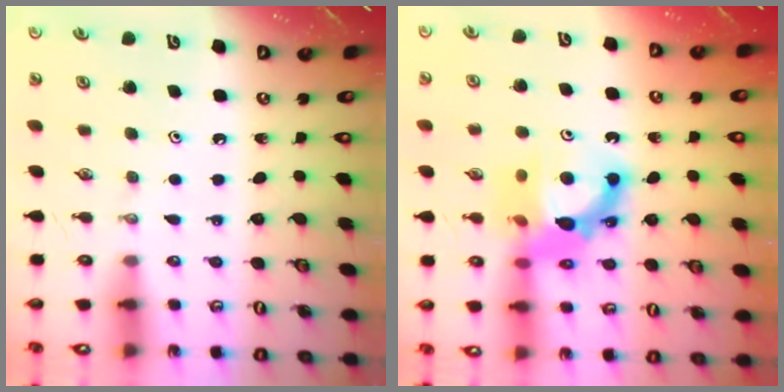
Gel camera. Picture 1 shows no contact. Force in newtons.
{"total": 12.7, "press": 12.5, "slide": 2.1}